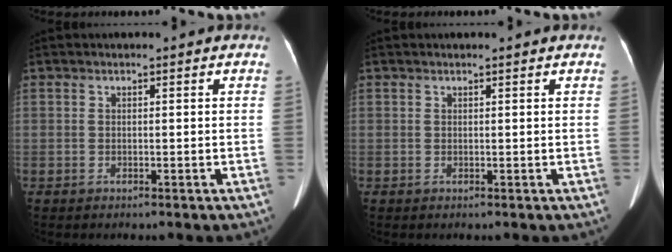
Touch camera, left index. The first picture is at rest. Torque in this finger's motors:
{"motor_torque": [0.21, 0.14, -0.02, -0.01]}